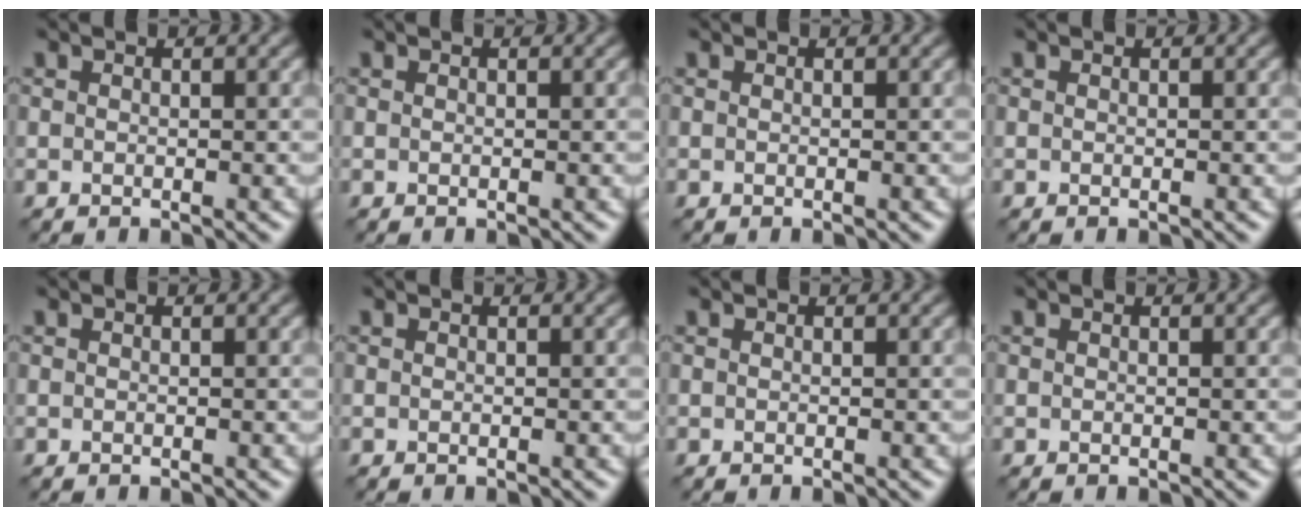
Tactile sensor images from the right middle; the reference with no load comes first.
{"total": 0.0}
{"total": 0.0}
{"total": 0.0}
{"total": 0.0}
{"total": 0.0}
{"total": 0.0}
{"total": 0.0}